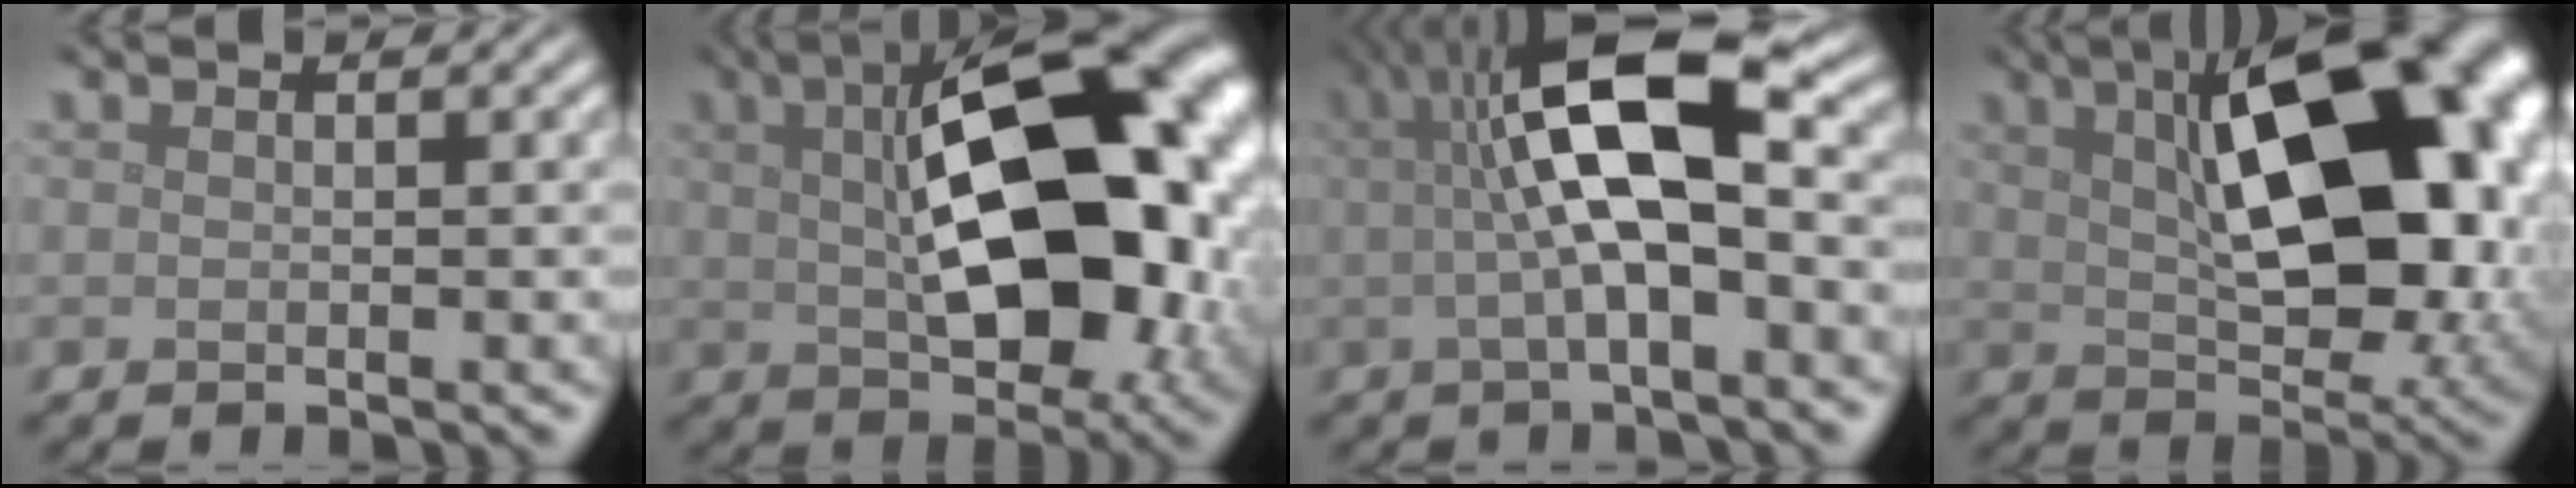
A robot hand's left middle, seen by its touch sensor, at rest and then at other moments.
{"total": 17.1, "force": [2.3, 9.2, 14.2], "torque": [-0.218, -0.005, 0.052]}
{"total": 9.7, "force": [1.4, 2.9, 9.1], "torque": [-0.155, 0.017, 0.016]}
{"total": 16.4, "force": [3.9, 8.3, 13.6], "torque": [-0.187, 0.009, 0.062]}